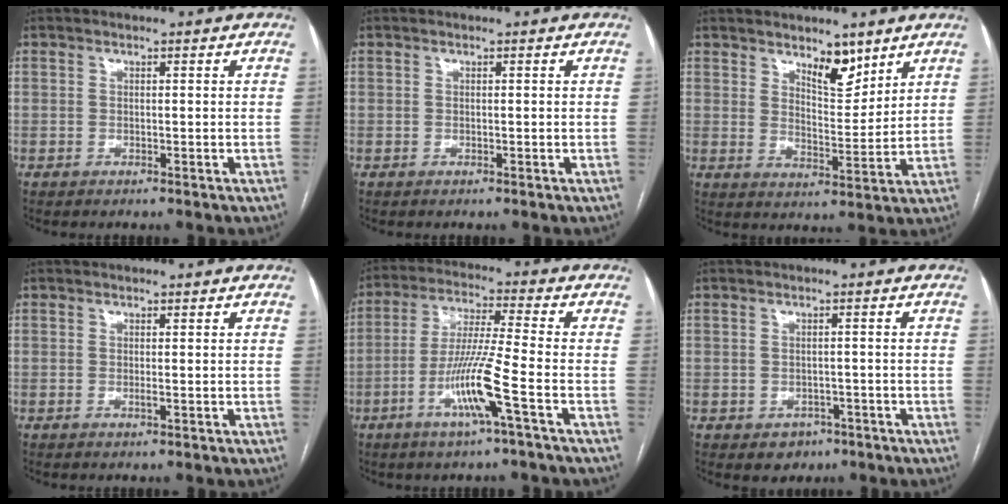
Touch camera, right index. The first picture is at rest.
{"total": 0.0}
{"total": 6.3, "force": [4.6, 2.4, 3.6], "torque": [-0.055, -0.012, 0.076]}
{"total": 0.7, "force": [-0.1, 0.1, 0.7], "torque": [-0.013, -0.002, 0.000]}
{"total": 10.4, "force": [-4.1, -0.9, 9.5], "torque": [-0.189, -0.008, -0.082]}
{"total": 3.2, "force": [-1.6, 2.6, 1.0], "torque": [-0.006, 0.008, -0.012]}